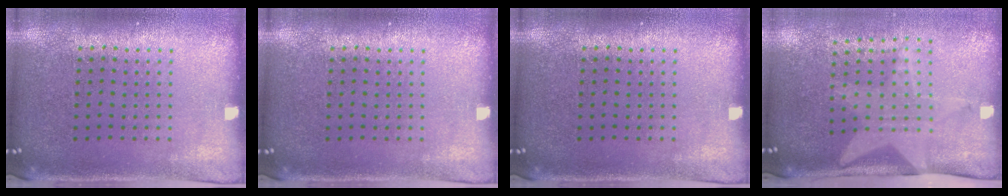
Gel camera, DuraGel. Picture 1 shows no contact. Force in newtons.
{"total": 0.0}
{"total": 0.0}
{"total": 2.1, "press": 1.5, "slide": 1.4}